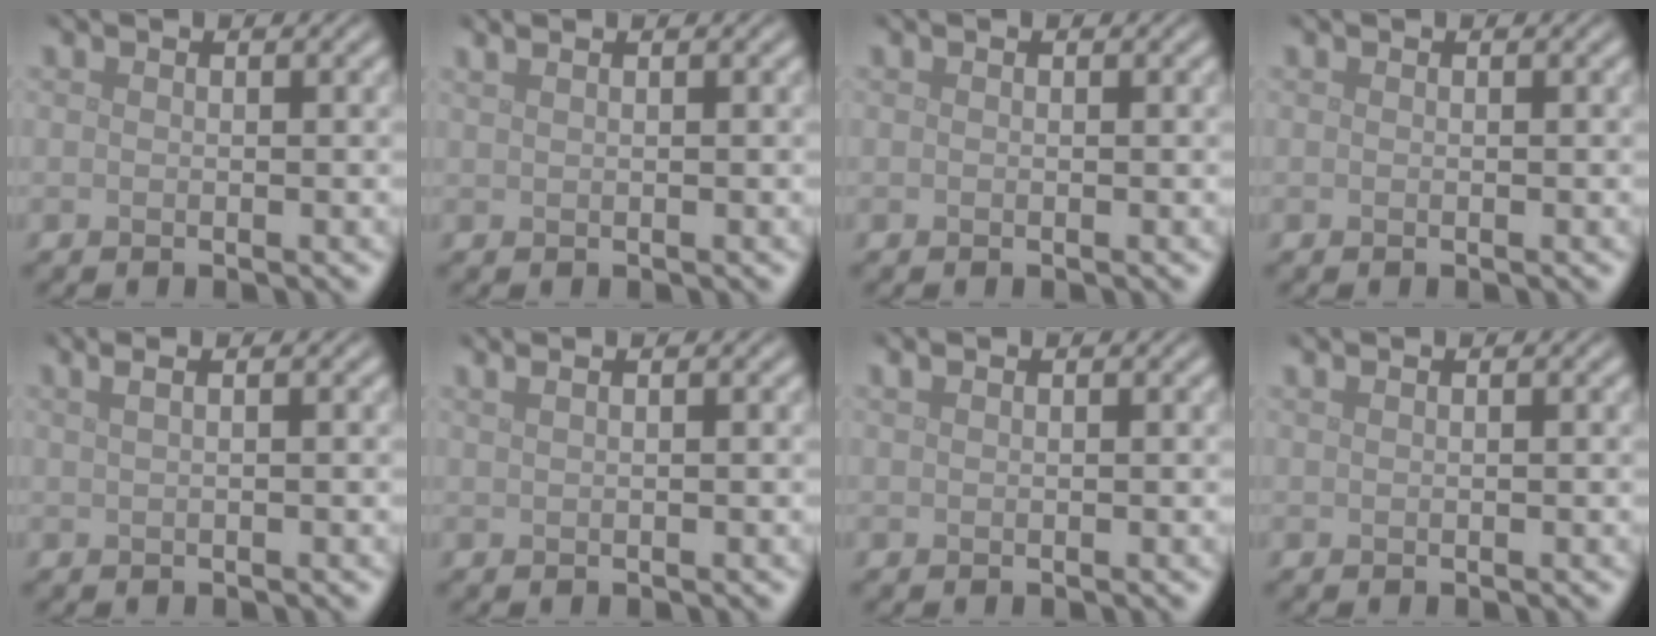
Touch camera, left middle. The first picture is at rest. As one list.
[{"total": 1.9, "force": [1.3, 0.8, 1.2], "torque": [-0.012, 0.002, 0.006]}, {"total": 0.0}, {"total": 0.0}, {"total": 3.7, "force": [1.9, 1.9, 2.6], "torque": [-0.023, 0.024, 0.001]}, {"total": 3.1, "force": [1.8, 1.6, 1.9], "torque": [-0.014, 0.016, 0.001]}, {"total": 0.7, "force": [0.5, 0.2, 0.4], "torque": [-0.008, 0.005, 0.011]}, {"total": 1.2, "force": [0.8, 0.5, 0.7], "torque": [-0.008, 0.000, 0.004]}]